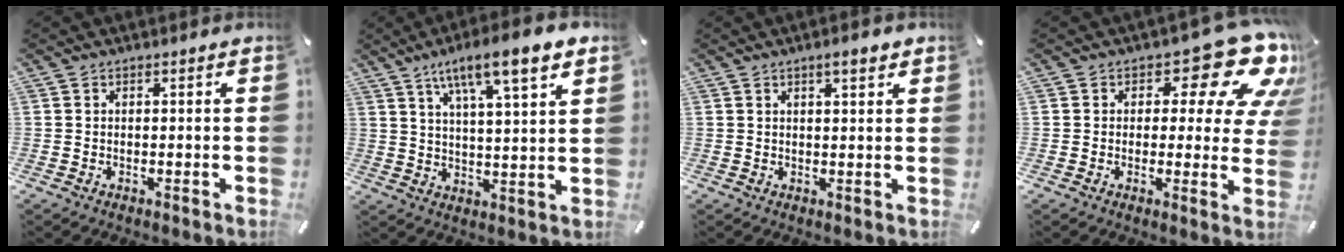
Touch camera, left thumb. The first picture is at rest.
{"total": 11.0, "force": [7.8, 1.8, 7.6], "torque": [-0.125, -0.039, 0.129]}
{"total": 3.4, "force": [2.2, 0.9, 2.5], "torque": [-0.037, -0.003, 0.033]}
{"total": 15.7, "force": [8.2, 7.2, 11.2], "torque": [-0.132, -0.059, 0.132]}